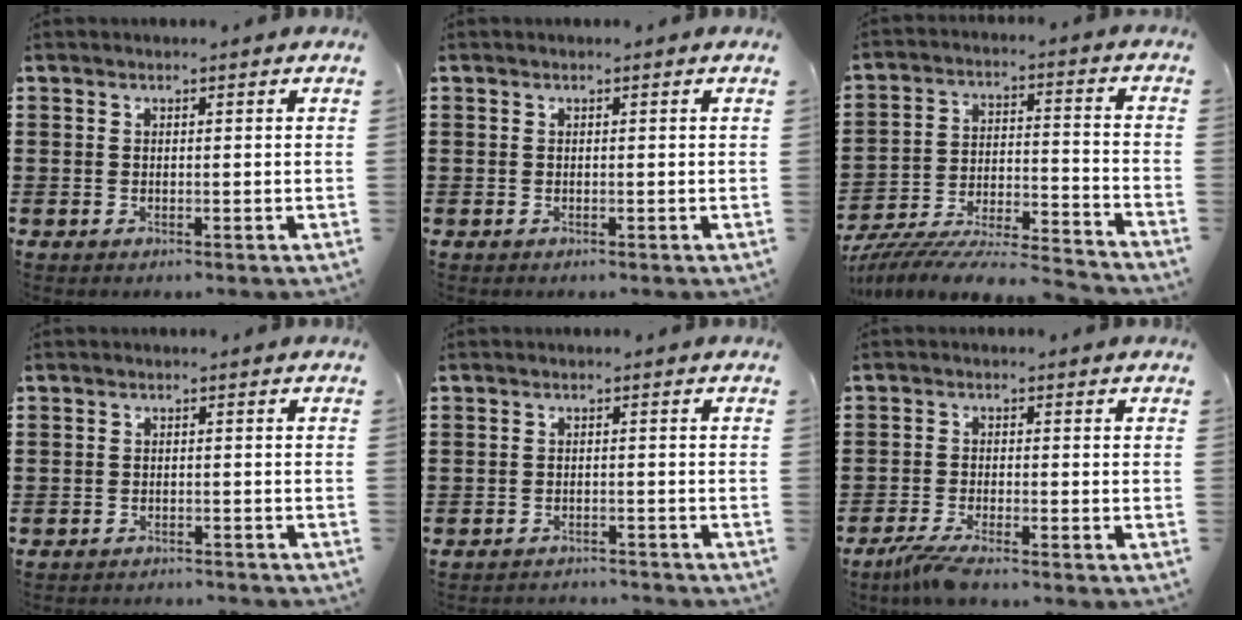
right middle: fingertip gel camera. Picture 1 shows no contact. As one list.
[{"total": 0.0}, {"total": 8.0, "force": [-7.7, 0.6, 2.1], "torque": [-0.030, 0.005, -0.151]}, {"total": 2.0, "force": [-2.0, 0.3, -0.3], "torque": [0.000, 0.004, -0.047]}, {"total": 2.4, "force": [-2.3, 0.2, -0.2], "torque": [-0.003, 0.002, -0.052]}, {"total": 3.3, "force": [-2.8, -0.1, 1.8], "torque": [-0.053, -0.016, -0.057]}]